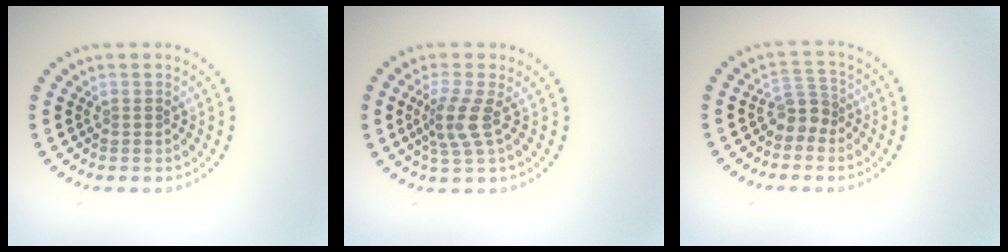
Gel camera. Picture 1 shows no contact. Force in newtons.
{"total": 2.8, "press": 2.2, "slide": 1.8}
{"total": 2.2, "press": 1.7, "slide": 1.4}